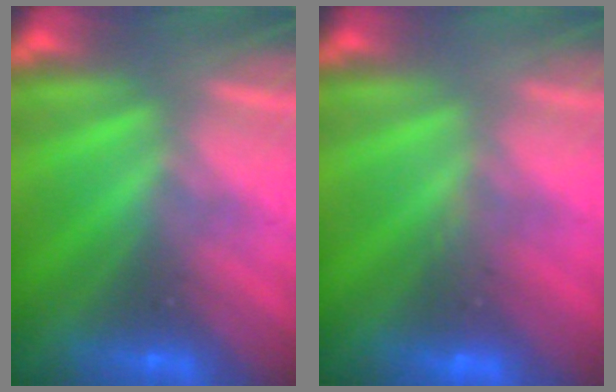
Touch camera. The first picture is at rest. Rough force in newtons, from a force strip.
{"total": 2.9}